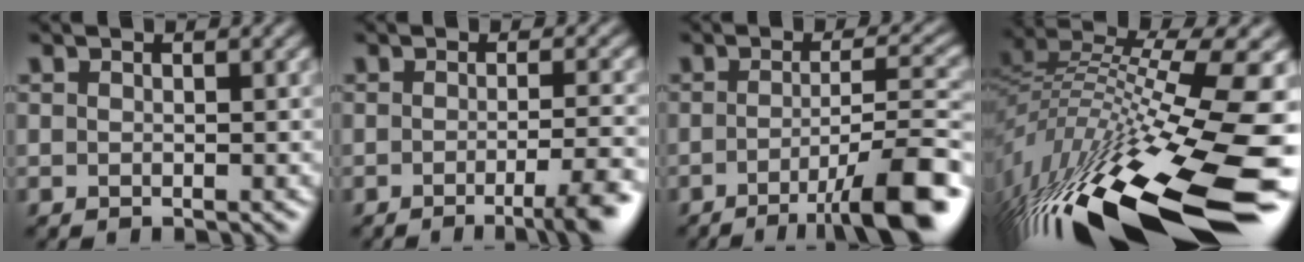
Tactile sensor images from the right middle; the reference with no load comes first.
{"total": 4.6, "force": [-2.2, 0.9, 4.0], "torque": [-0.049, -0.005, -0.037]}
{"total": 9.4, "force": [-4.6, 1.7, 8.0], "torque": [-0.100, 0.006, -0.074]}
{"total": 17.8, "force": [-8.1, 4.6, 15.2], "torque": [-0.304, 0.013, -0.134]}